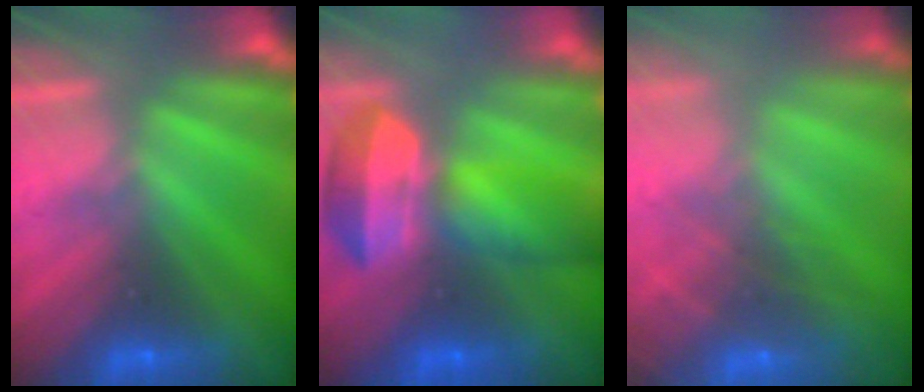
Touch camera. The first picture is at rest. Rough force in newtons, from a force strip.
{"total": 6.9}
{"total": 6.9}